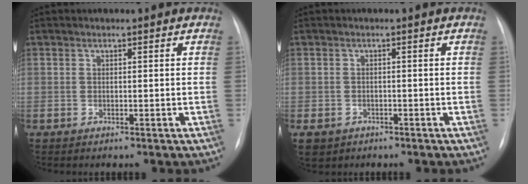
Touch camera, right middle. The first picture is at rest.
{"total": 4.4, "force": [-2.7, 3.3, 1.2], "torque": [-0.026, -0.002, -0.037]}